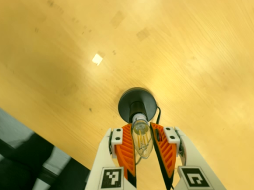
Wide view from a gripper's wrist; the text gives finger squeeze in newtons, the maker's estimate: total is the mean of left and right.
{"total": 13.6, "left": 13.1, "right": 14.0}